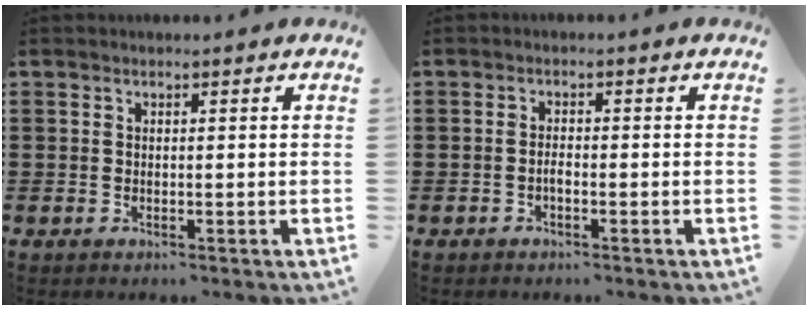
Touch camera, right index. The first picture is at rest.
{"total": 1.3, "force": [-0.7, 0.3, 1.0], "torque": [-0.021, -0.001, -0.012]}